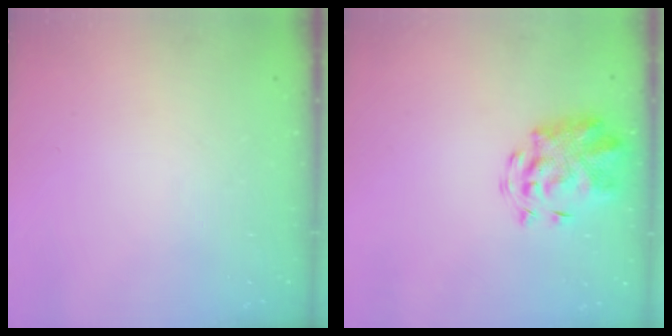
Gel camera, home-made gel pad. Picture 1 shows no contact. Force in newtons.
{"total": 3.8, "press": 3.6, "slide": 1.3}